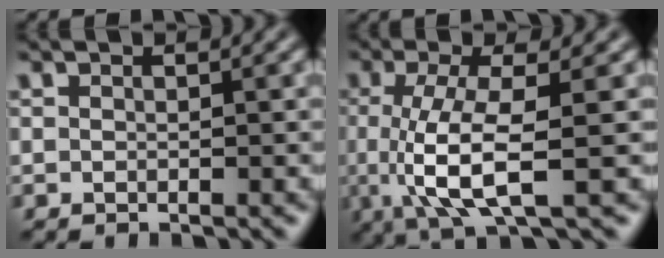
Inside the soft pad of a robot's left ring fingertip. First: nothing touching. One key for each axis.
{"total": 6.2, "fx": -0.6, "fy": 1.6, "fz": 6.0, "tx": -0.121, "ty": -0.013, "tz": -0.008}